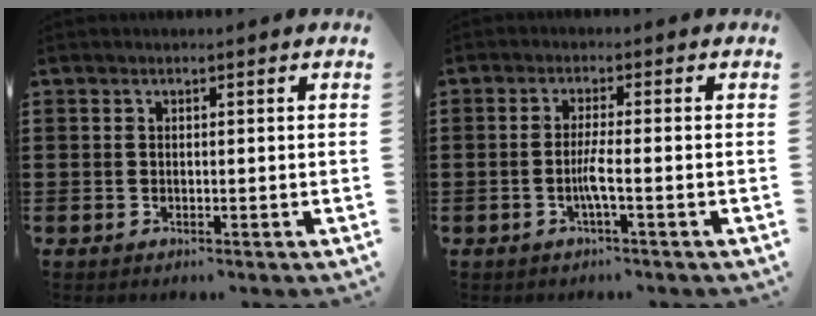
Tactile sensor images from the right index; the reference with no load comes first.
{"total": 3.1, "force": [-1.1, -0.2, 2.9], "torque": [-0.067, -0.011, -0.026]}